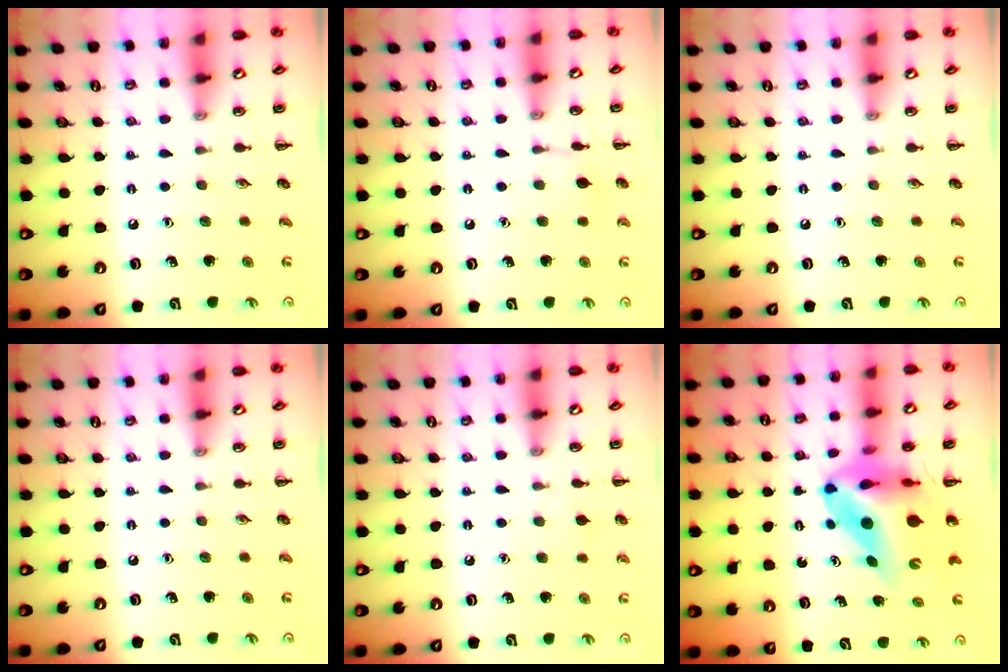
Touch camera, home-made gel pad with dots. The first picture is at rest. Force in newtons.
{"total": 5.6, "press": 5.2, "slide": 1.9}
{"total": 0.0}
{"total": 0.0}
{"total": 5.5, "press": 5.2, "slide": 1.6}
{"total": 14.8, "press": 14.1, "slide": 4.5}